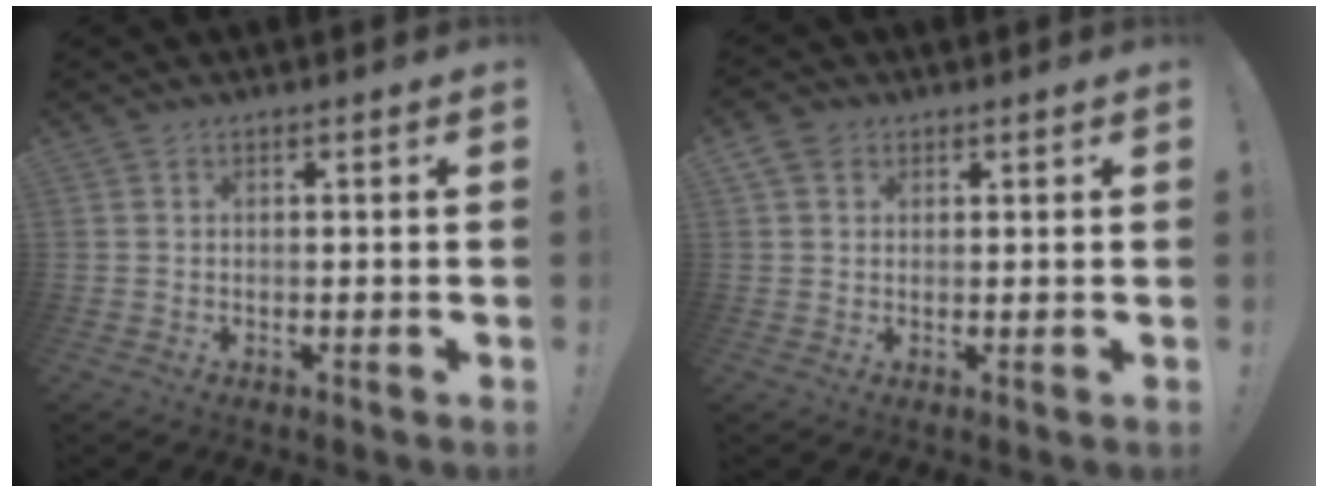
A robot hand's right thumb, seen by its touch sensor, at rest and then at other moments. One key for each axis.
{"total": 4.0, "fx": 2.0, "fy": 3.1, "fz": 1.6, "tx": -0.021, "ty": -0.003, "tz": 0.038}